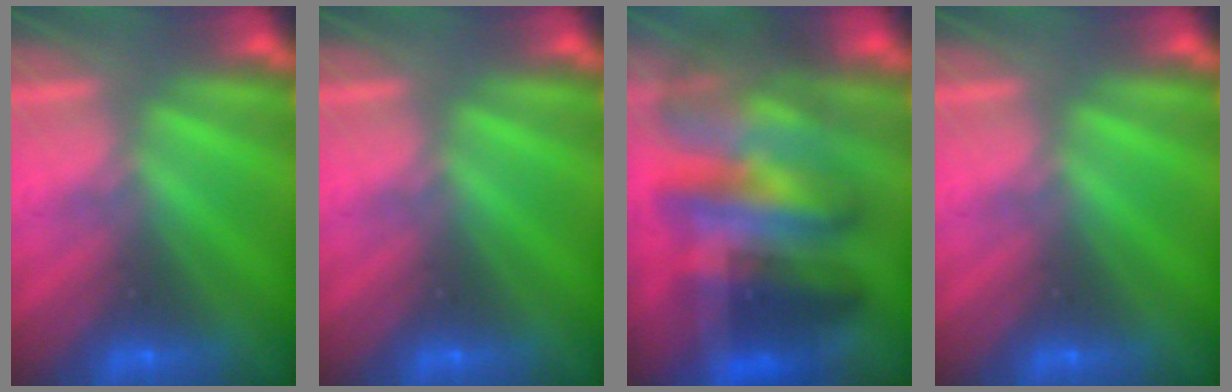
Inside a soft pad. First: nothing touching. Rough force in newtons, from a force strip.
{"total": 0.0}
{"total": 9.3}
{"total": 0.0}